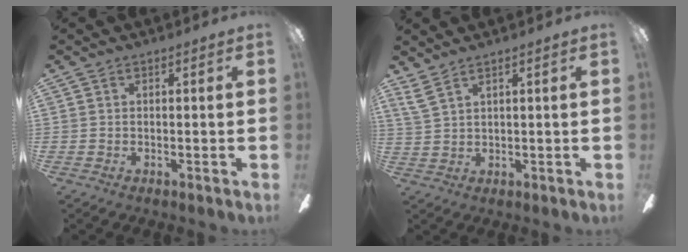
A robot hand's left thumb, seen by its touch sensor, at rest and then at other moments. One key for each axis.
{"total": 3.9, "fx": 2.8, "fy": 1.2, "fz": 2.5, "tx": -0.055, "ty": -0.006, "tz": 0.053}